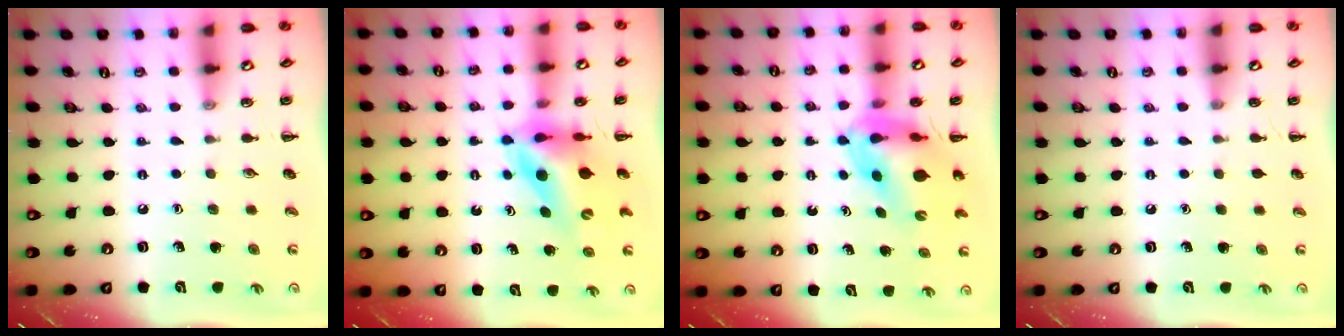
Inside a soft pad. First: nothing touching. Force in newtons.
{"total": 9.8, "press": 9.3, "slide": 3.0}
{"total": 9.2, "press": 8.8, "slide": 2.9}
{"total": 0.0}